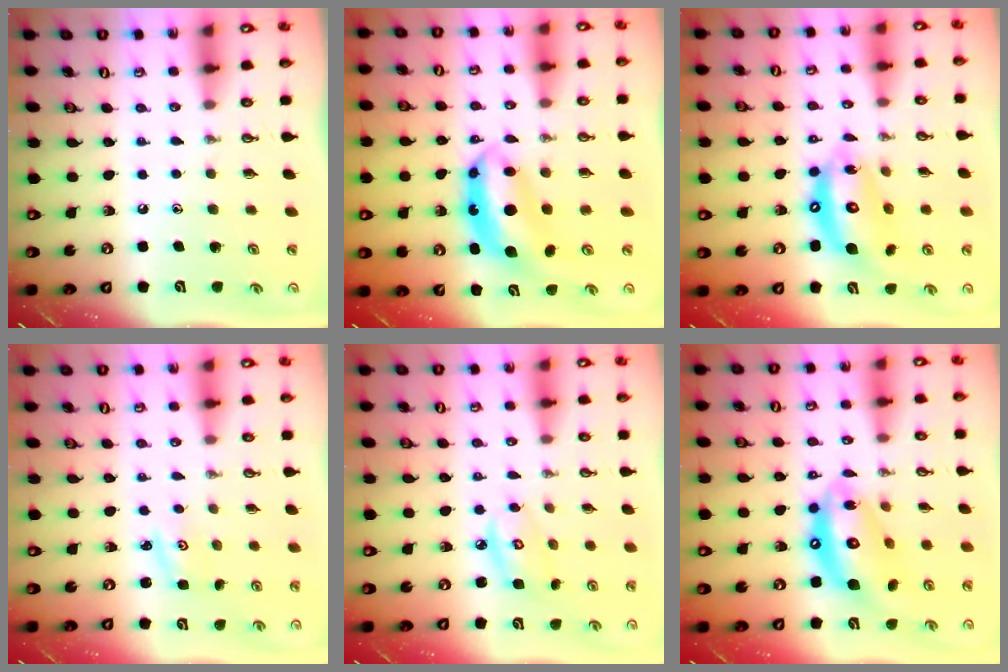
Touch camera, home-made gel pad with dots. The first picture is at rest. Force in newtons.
{"total": 8.3, "press": 8.3, "slide": 0.7}
{"total": 13.5, "press": 13.4, "slide": 1.6}
{"total": 2.0, "press": 2.0, "slide": 0.3}
{"total": 5.8, "press": 5.8, "slide": 0.3}
{"total": 15.8, "press": 15.7, "slide": 1.7}